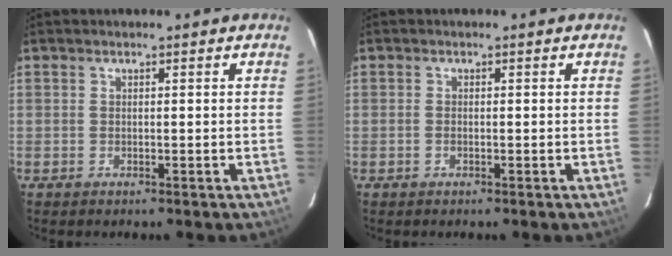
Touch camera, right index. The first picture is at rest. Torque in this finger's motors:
{"motor_torque": [-0.12, -0.09, 0.00, 0.00]}